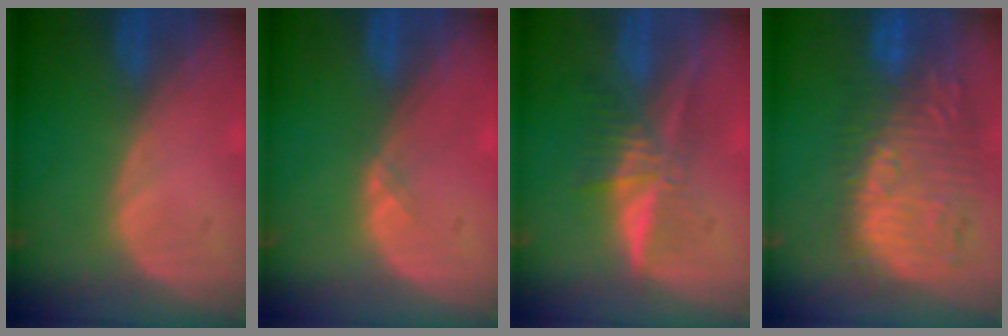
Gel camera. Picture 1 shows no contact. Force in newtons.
{"total": 0.8, "press": 0.5, "slide": 0.6}
{"total": 5.9, "press": 5.6, "slide": 2.0}
{"total": 12.1, "press": 11.3, "slide": 4.3}